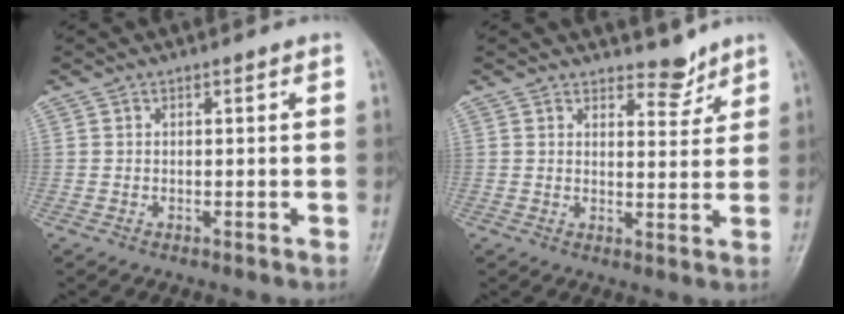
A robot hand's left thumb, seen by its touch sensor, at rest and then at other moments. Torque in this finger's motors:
{"motor_torque": [-0.26, -0.44, -0.12, 0.04, 0.05]}